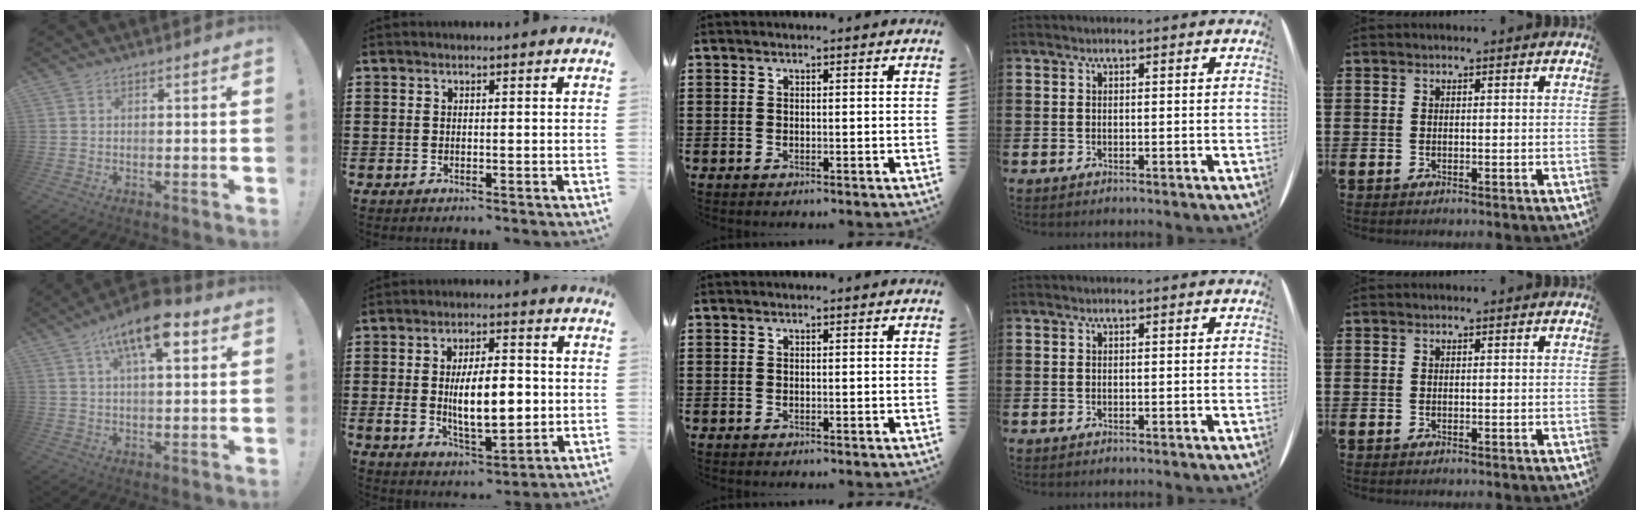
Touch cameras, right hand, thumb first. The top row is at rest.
{"thumb": {"total": 12.0, "force": [5.6, 4.7, 9.5], "torque": [-0.150, -0.017, 0.095]}, "index": {"total": 10.0, "force": [0.0, 4.8, 8.8], "torque": [-0.163, 0.000, -0.006]}}